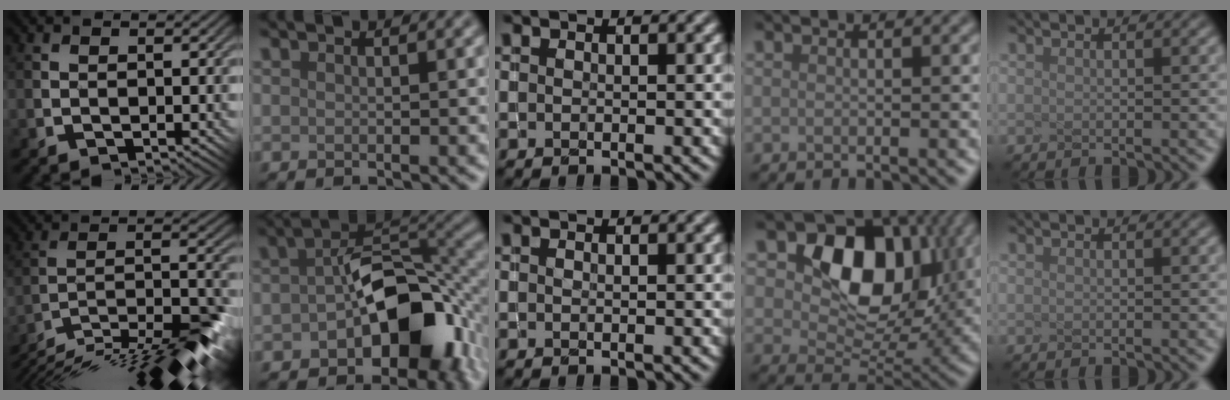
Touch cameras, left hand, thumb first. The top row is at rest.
{"thumb": {"total": 14.6, "force": [-12.0, 1.8, 8.2], "torque": [-0.151, 0.010, -0.208]}, "index": {"total": 11.4, "force": [-3.1, 6.7, 8.6], "torque": [-0.119, -0.003, -0.050]}, "ring": {"total": 11.7, "force": [3.5, 8.1, 7.6], "torque": [-0.118, -0.006, 0.053]}}